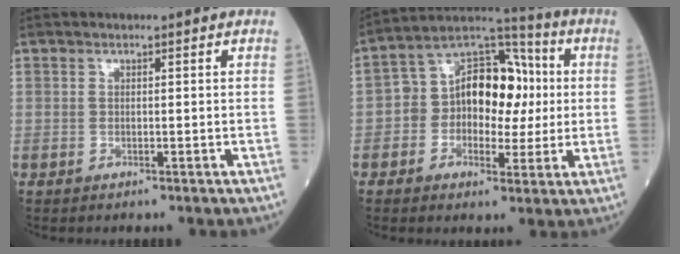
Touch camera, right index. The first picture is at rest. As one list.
[{"total": 14.0, "force": [0.3, 8.8, 10.9], "torque": [-0.178, 0.047, 0.001]}]